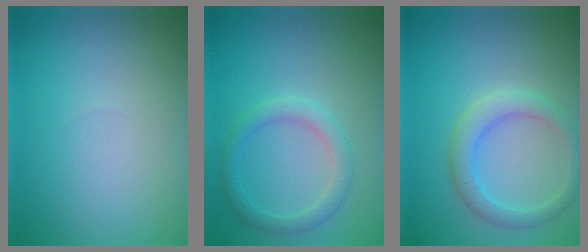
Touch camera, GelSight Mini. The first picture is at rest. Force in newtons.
{"total": 2.3, "press": 2.3, "slide": 0.1}
{"total": 2.9, "press": 2.9, "slide": 0.1}